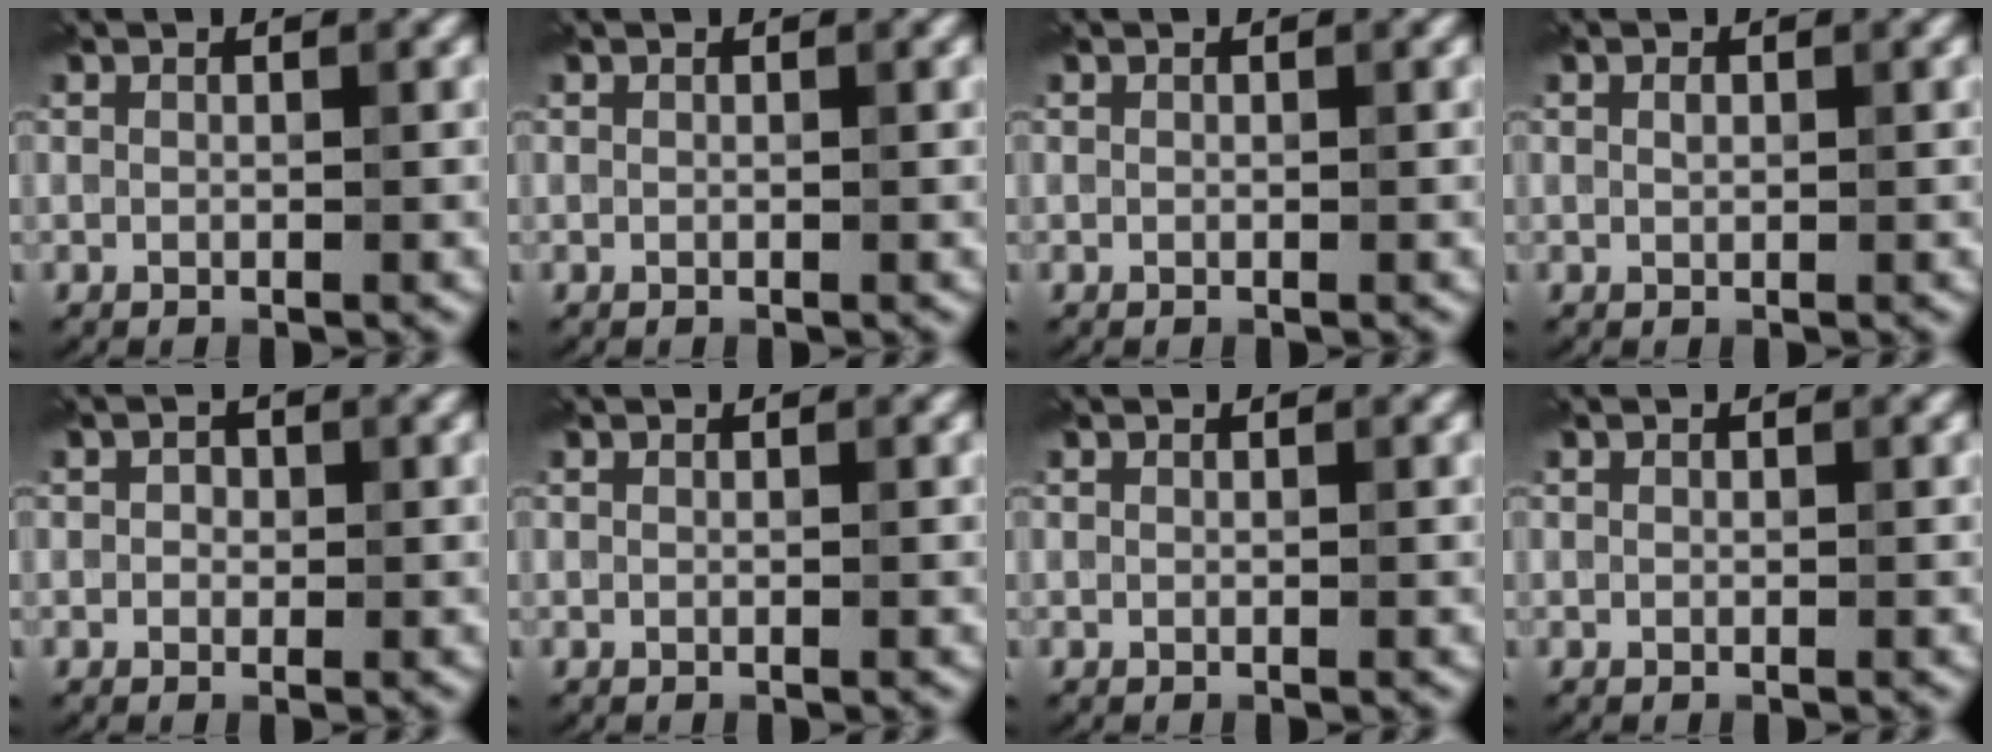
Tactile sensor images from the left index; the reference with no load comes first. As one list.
[{"total": 0.0}, {"total": 0.0}, {"total": 0.6, "force": [0.2, 0.3, 0.4], "torque": [-0.009, 0.003, 0.002]}, {"total": 1.0, "force": [0.2, 0.9, 0.5], "torque": [-0.004, -0.001, -0.002]}, {"total": 0.0}, {"total": 0.0}, {"total": 0.0}]